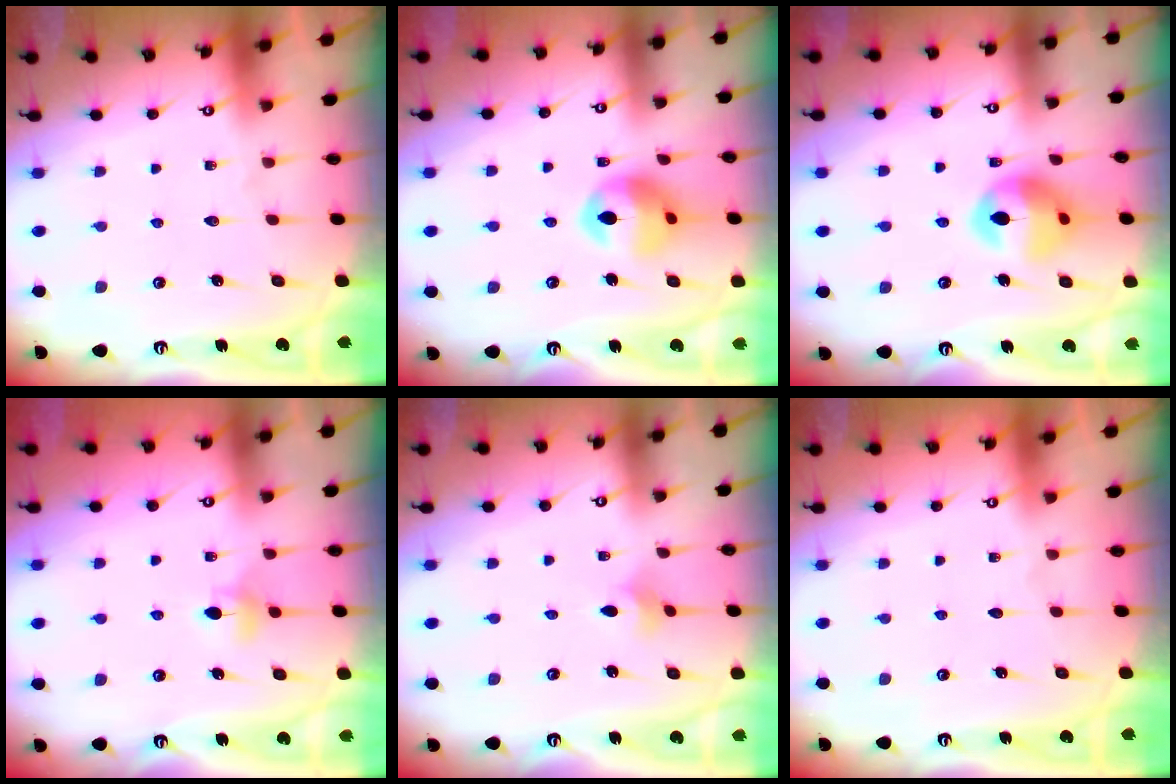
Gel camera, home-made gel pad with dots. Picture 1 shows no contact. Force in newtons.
{"total": 12.5, "press": 12.4, "slide": 1.5}
{"total": 14.0, "press": 13.9, "slide": 1.5}
{"total": 4.4, "press": 4.4, "slide": 0.7}
{"total": 2.1, "press": 2.1, "slide": 0.5}
{"total": 0.0}